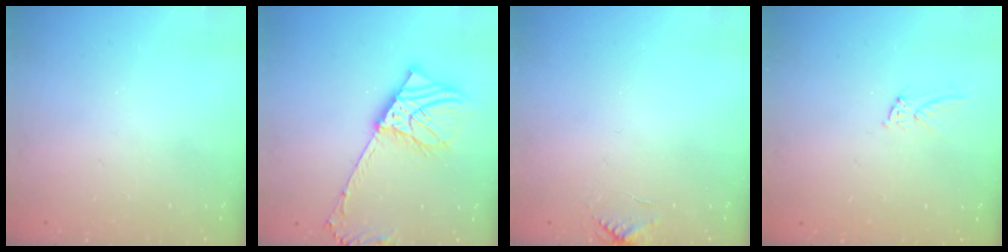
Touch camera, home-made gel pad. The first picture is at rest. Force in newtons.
{"total": 9.5, "press": 9.4, "slide": 1.6}
{"total": 7.0, "press": 6.9, "slide": 0.6}
{"total": 6.2, "press": 6.2, "slide": 0.4}